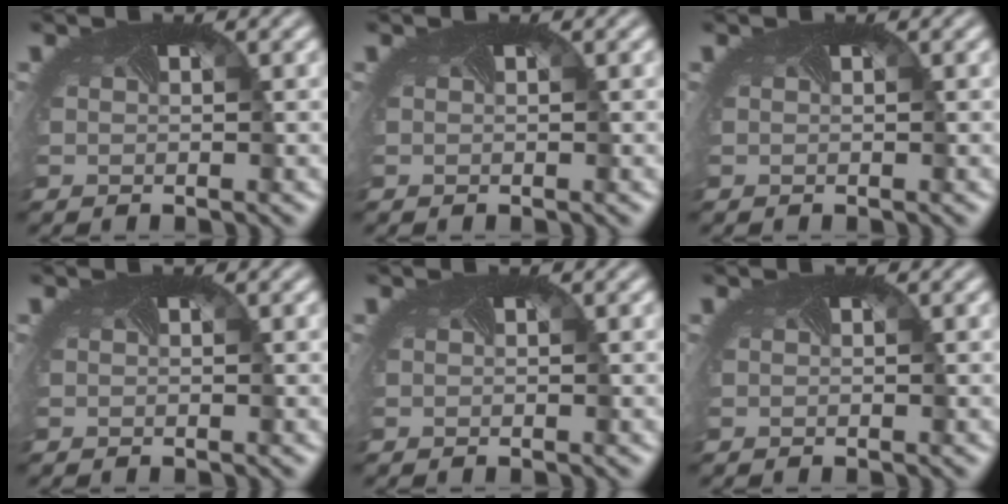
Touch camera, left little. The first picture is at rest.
{"total": 0.0}
{"total": 0.0}
{"total": 0.0}
{"total": 0.0}
{"total": 0.0}